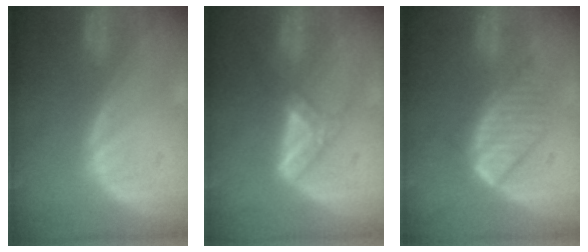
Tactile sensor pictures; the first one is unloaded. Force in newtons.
{"total": 5.3, "press": 4.6, "slide": 2.7}
{"total": 7.0, "press": 6.0, "slide": 3.6}